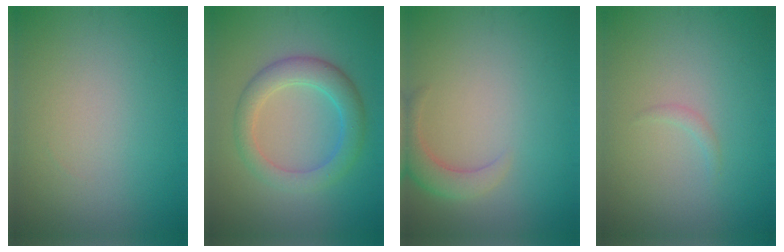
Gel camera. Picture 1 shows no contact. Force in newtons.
{"total": 4.3, "press": 4.3, "slide": 0.1}
{"total": 2.7, "press": 2.7, "slide": 0.3}
{"total": 0.7, "press": 0.6, "slide": 0.1}